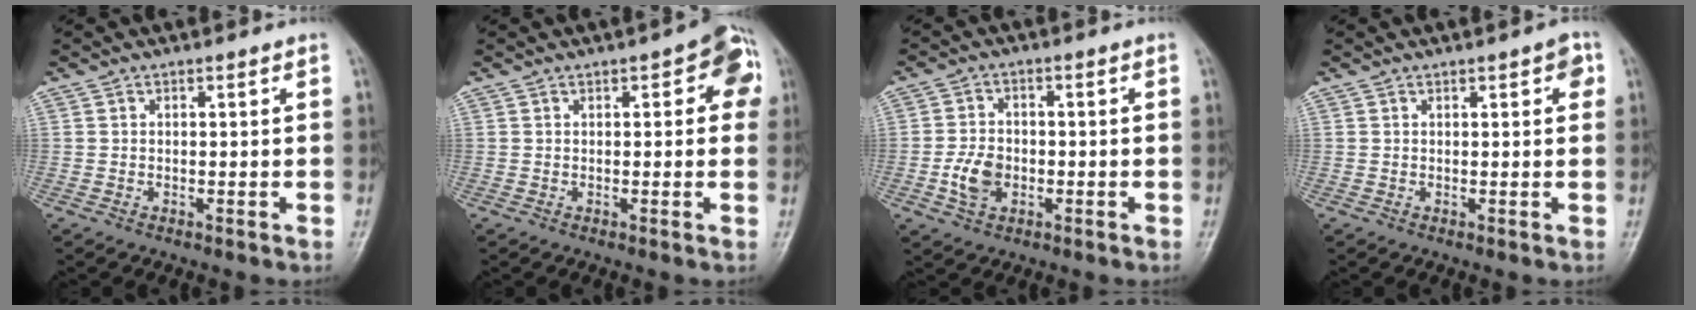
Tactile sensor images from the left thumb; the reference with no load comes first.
{"total": 6.8, "force": [1.9, 2.9, 5.8], "torque": [-0.037, 0.009, 0.010]}
{"total": 5.7, "force": [-1.4, 4.1, 3.8], "torque": [-0.064, 0.006, -0.028]}
{"total": 2.7, "force": [1.2, 1.0, 2.2], "torque": [-0.018, 0.001, 0.011]}